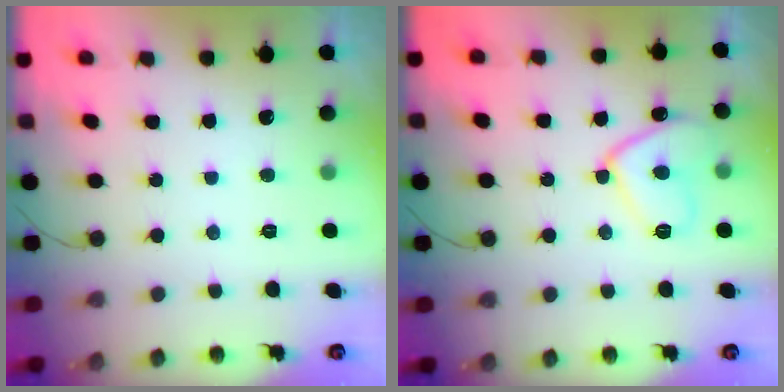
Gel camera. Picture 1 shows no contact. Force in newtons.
{"total": 11.1, "press": 11.0, "slide": 1.1}